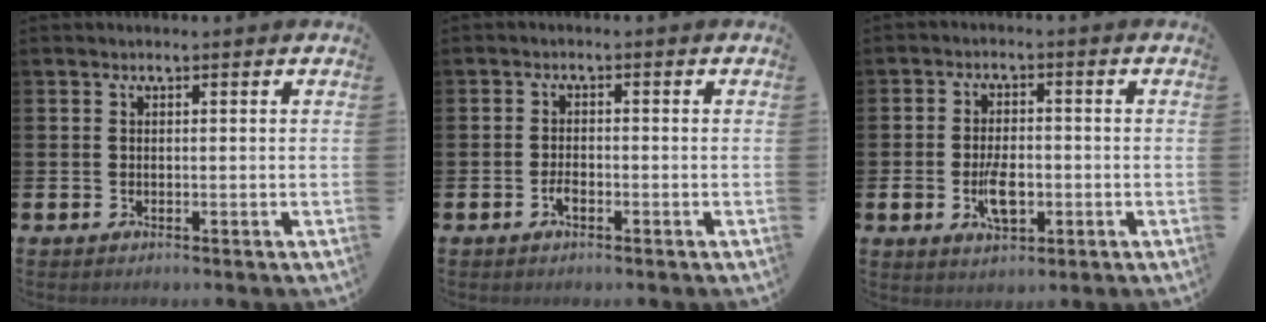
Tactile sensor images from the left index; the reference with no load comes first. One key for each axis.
{"total": 1.7, "fx": -0.9, "fy": 0.8, "fz": 1.2, "tx": -0.027, "ty": 0.003, "tz": -0.016}
{"total": 5.3, "fx": -1.3, "fy": 2.9, "fz": 4.2, "tx": -0.066, "ty": 0.000, "tz": -0.026}